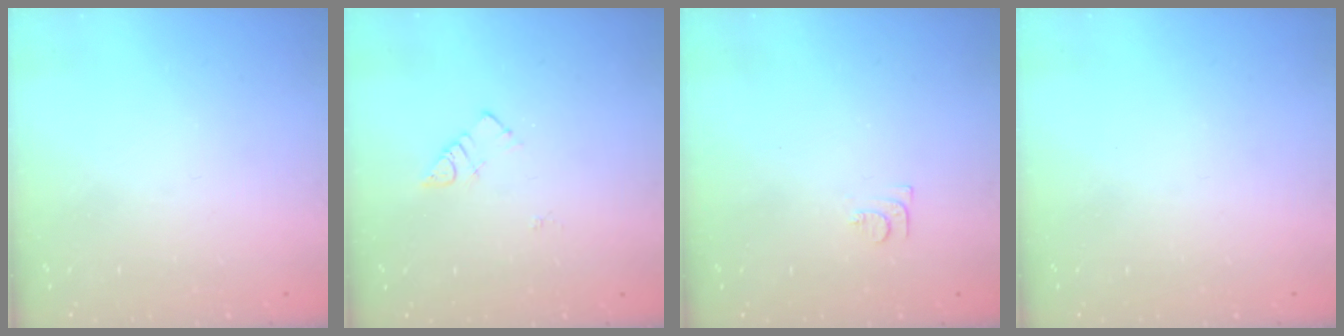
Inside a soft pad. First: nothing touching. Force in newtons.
{"total": 4.1, "press": 4.0, "slide": 0.7}
{"total": 6.6, "press": 6.6, "slide": 0.7}
{"total": 0.0}